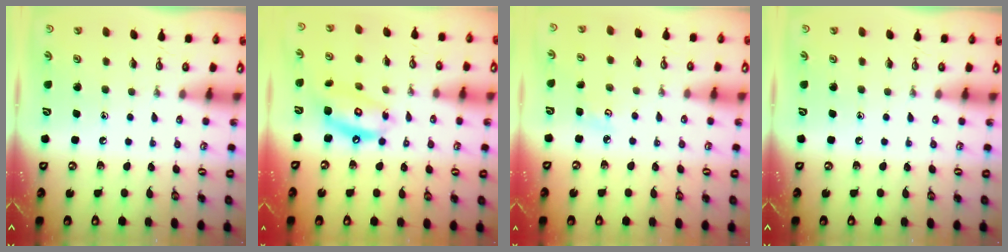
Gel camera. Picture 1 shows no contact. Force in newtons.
{"total": 11.8, "press": 11.8, "slide": 1.2}
{"total": 3.7, "press": 3.7, "slide": 0.4}
{"total": 0.0}